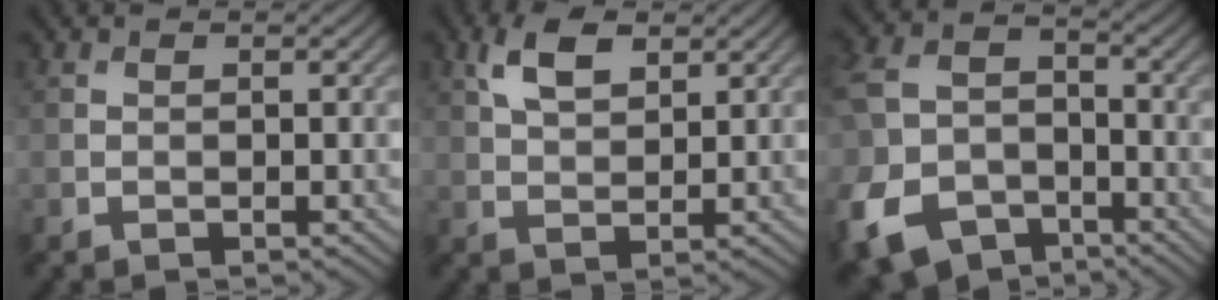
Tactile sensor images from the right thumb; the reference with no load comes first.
{"total": 5.2, "force": [2.7, 2.6, 3.6], "torque": [-0.081, 0.005, 0.053]}
{"total": 13.5, "force": [-6.8, 9.6, 6.7], "torque": [-0.209, -0.050, -0.129]}